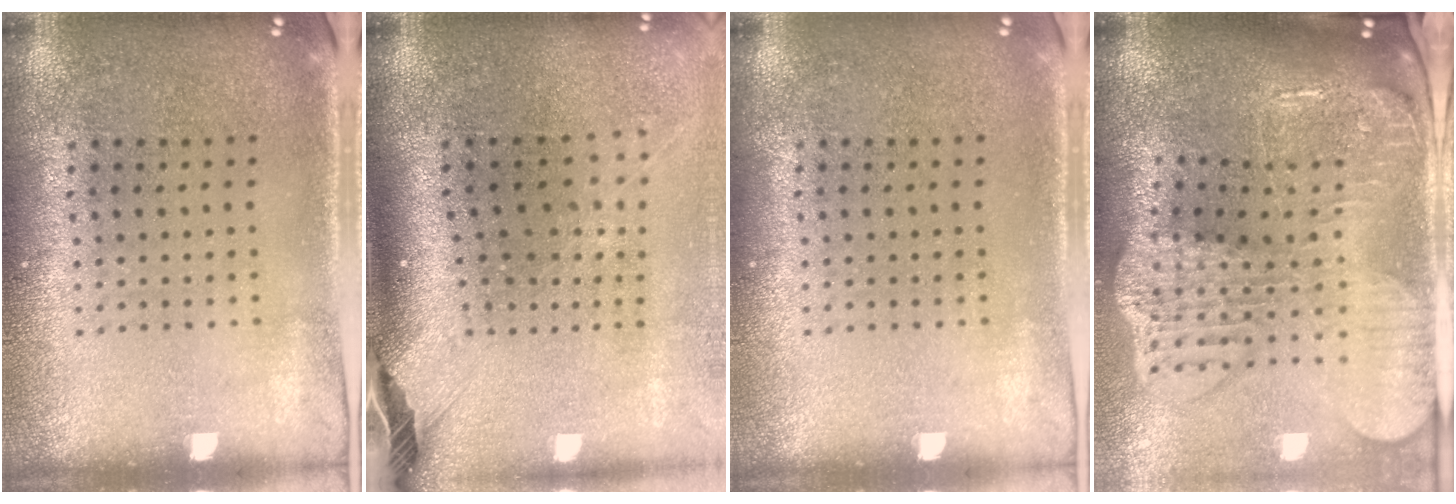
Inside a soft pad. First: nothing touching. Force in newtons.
{"total": 2.7, "press": 2.0, "slide": 1.8}
{"total": 0.0}
{"total": 4.3, "press": 3.3, "slide": 2.8}